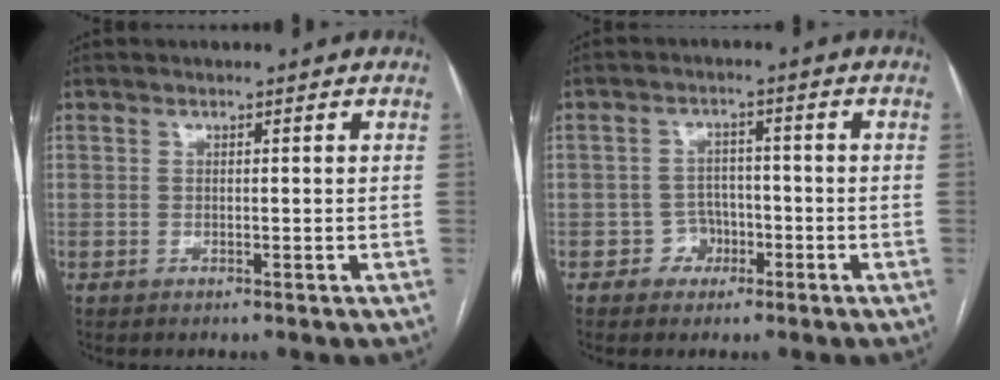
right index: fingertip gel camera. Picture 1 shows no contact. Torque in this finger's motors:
{"motor_torque": [-0.11, 0.11, -0.41, -0.16]}